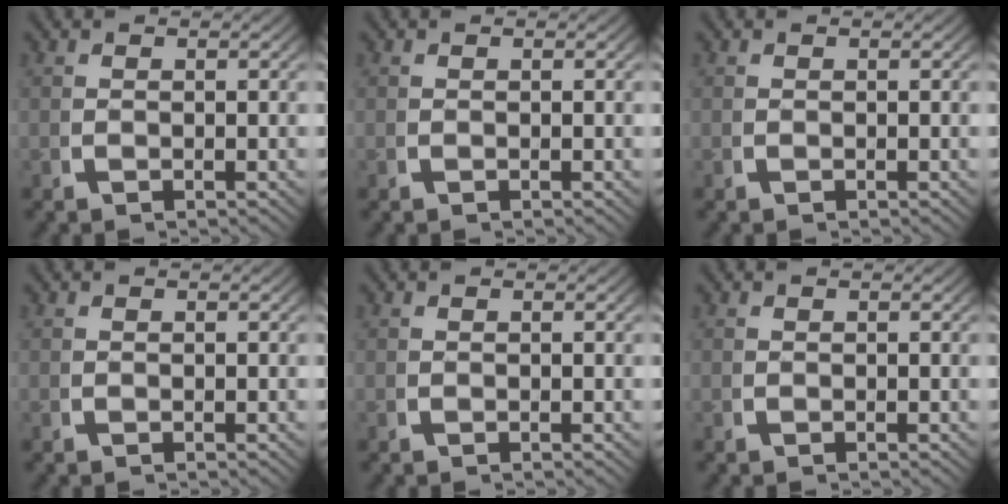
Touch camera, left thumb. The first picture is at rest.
{"total": 0.0}
{"total": 0.0}
{"total": 0.0}
{"total": 0.0}
{"total": 0.0}